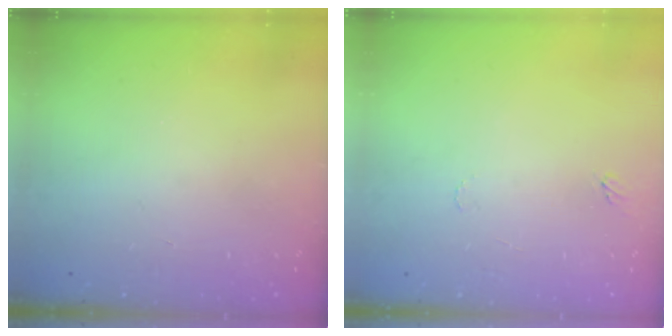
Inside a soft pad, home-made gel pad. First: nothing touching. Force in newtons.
{"total": 4.9, "press": 4.9, "slide": 0.5}